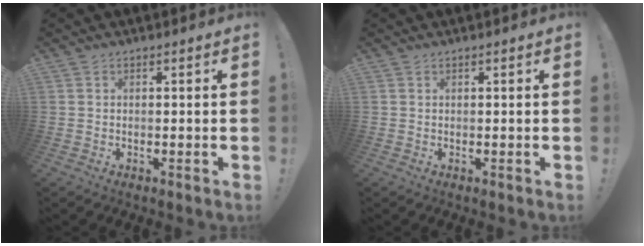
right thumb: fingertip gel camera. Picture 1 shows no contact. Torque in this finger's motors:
{"motor_torque": [-0.09, 0.09, -0.11, 0.06, 0.00]}